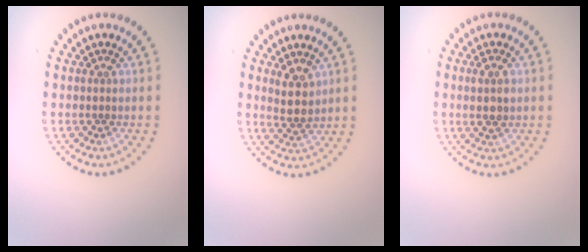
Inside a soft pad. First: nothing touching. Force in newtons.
{"total": 2.5, "press": 2.2, "slide": 1.2}
{"total": 2.1, "press": 2.0, "slide": 0.4}